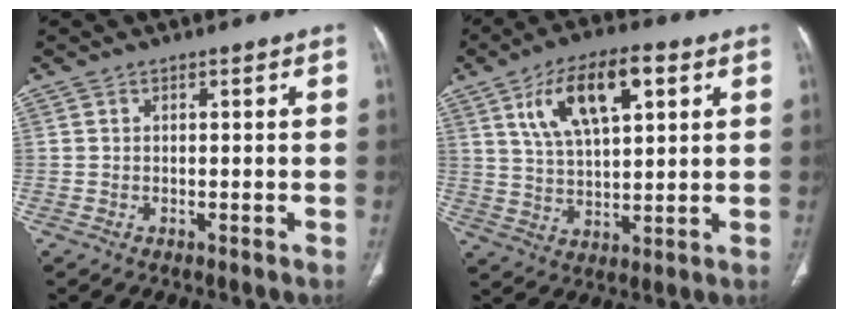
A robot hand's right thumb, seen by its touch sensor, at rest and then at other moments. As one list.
[{"total": 13.9, "force": [5.7, 6.1, 11.1], "torque": [-0.178, -0.005, 0.101]}]